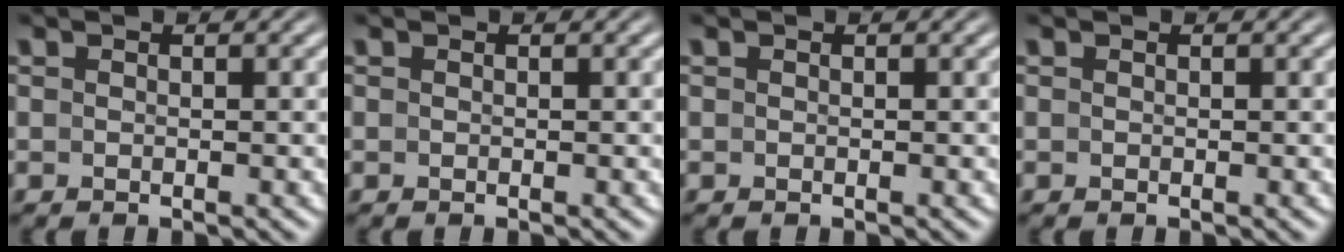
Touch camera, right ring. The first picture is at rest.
{"total": 0.0}
{"total": 0.0}
{"total": 0.0}